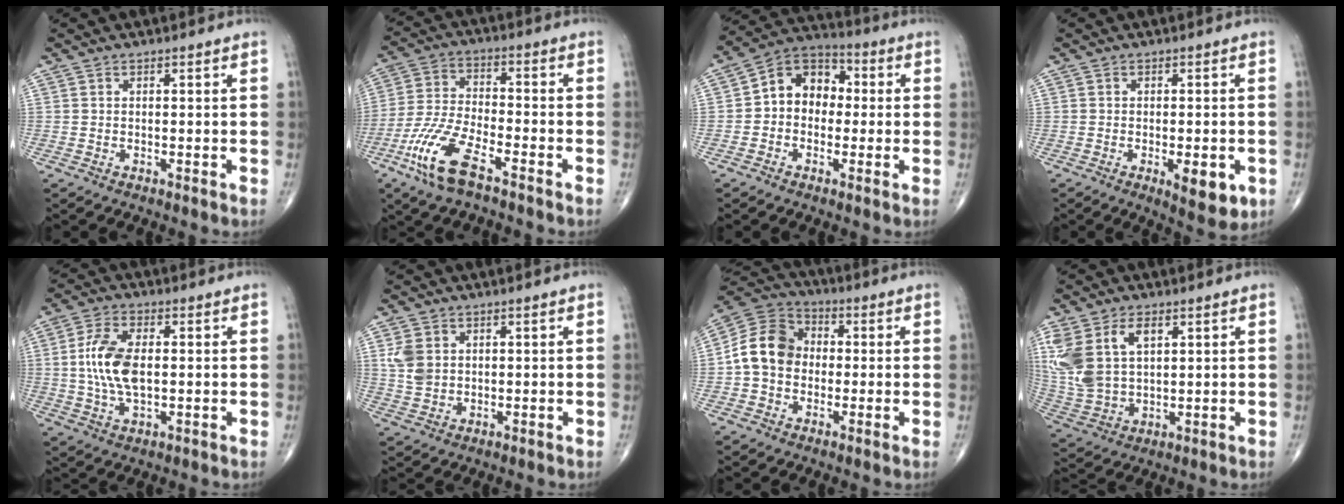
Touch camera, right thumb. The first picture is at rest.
{"total": 11.9, "force": [-7.0, 3.8, 8.9], "torque": [-0.200, 0.020, -0.139]}
{"total": 10.4, "force": [0.1, 8.1, 6.4], "torque": [-0.069, 0.037, -0.014]}
{"total": 7.2, "force": [-2.3, 2.7, 6.2], "torque": [-0.073, -0.010, -0.024]}
{"total": 10.1, "force": [0.5, 5.2, 8.6], "torque": [-0.181, 0.002, 0.011]}
{"total": 5.2, "force": [1.4, 4.0, 3.0], "torque": [-0.051, -0.004, 0.033]}
{"total": 11.2, "force": [-0.4, 9.2, 6.4], "torque": [-0.103, 0.034, -0.022]}
{"total": 15.2, "force": [5.4, 9.2, 10.8], "torque": [-0.247, -0.008, 0.119]}